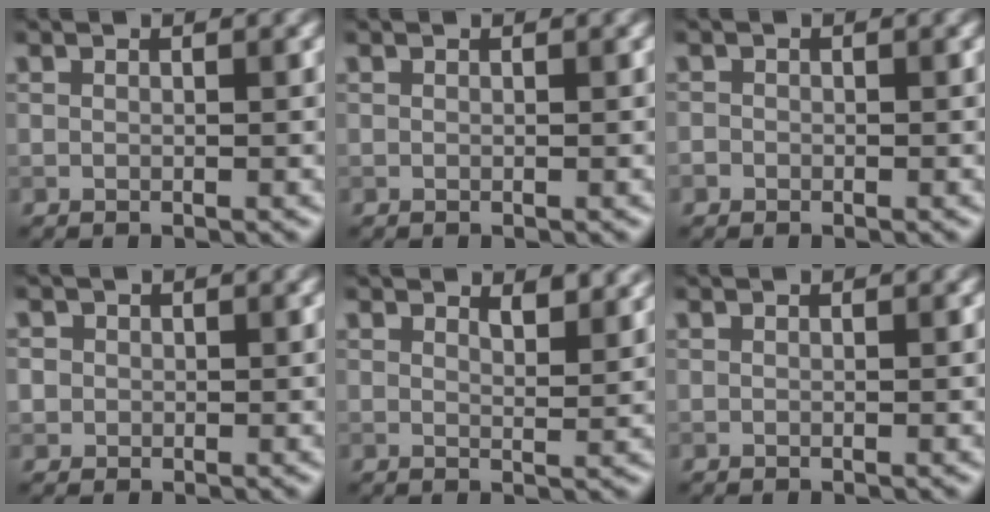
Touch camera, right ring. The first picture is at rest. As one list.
[{"total": 0.0}, {"total": 0.8, "force": [-0.5, 0.6, 0.0], "torque": [0.005, -0.005, -0.010]}, {"total": 1.6, "force": [0.3, 1.5, 0.5], "torque": [-0.007, 0.004, 0.010]}, {"total": 2.3, "force": [2.0, 0.6, 1.1], "torque": [-0.025, -0.004, 0.032]}, {"total": 0.0}]